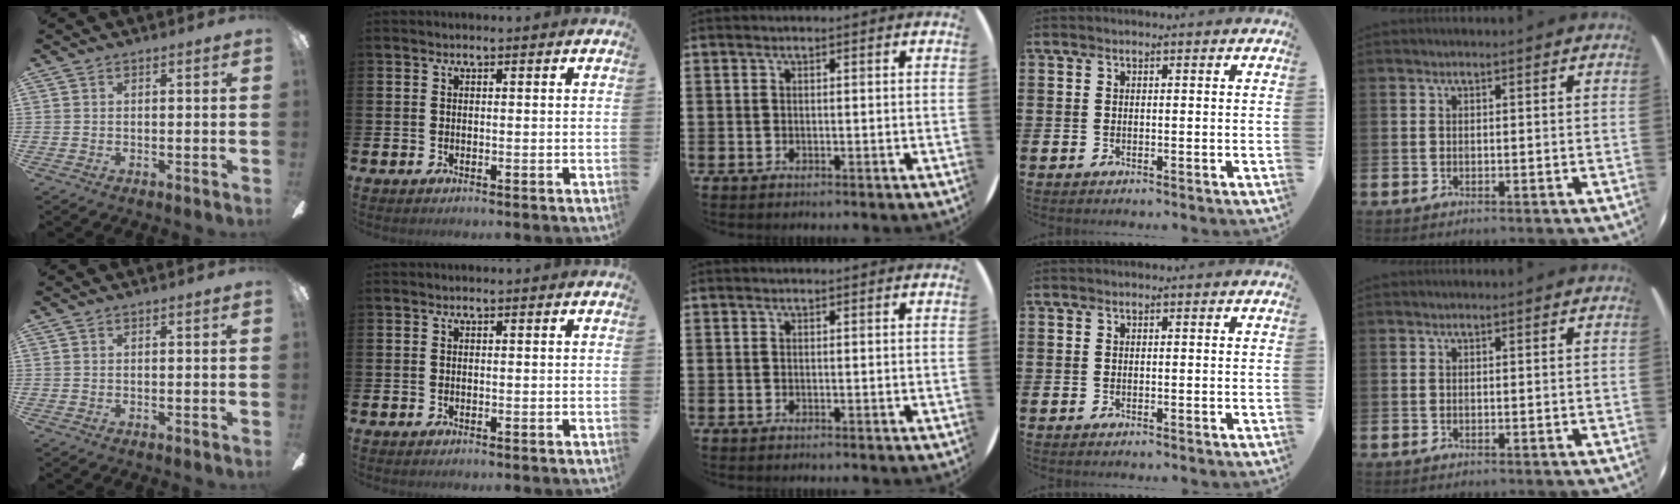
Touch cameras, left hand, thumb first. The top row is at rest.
{}